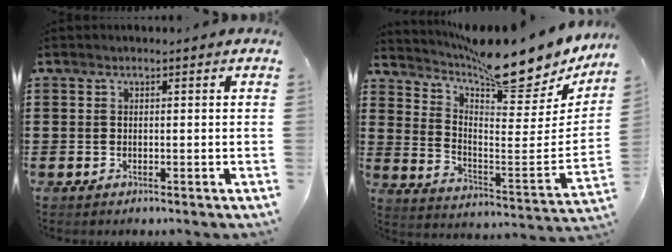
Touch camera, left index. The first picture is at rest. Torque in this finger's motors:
{"motor_torque": [0.42, 0.35, 0.71, 0.18]}